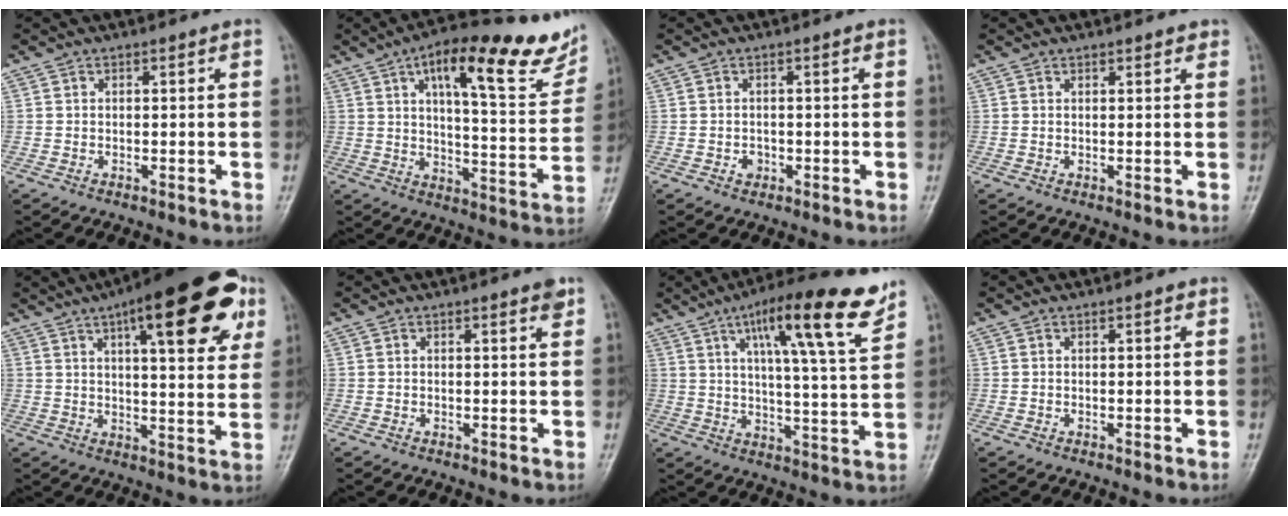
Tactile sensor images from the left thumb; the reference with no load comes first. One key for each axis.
{"total": 22.9, "fx": 12.6, "fy": 6.9, "fz": 17.8, "tx": -0.212, "ty": -0.027, "tz": 0.179}
{"total": 1.4, "fx": -0.5, "fy": 1.2, "fz": 0.6, "tx": -0.002, "ty": 0.004, "tz": -0.008}
{"total": 1.2, "fx": 1.0, "fy": 0.5, "fz": 0.5, "tx": -0.001, "ty": -0.003, "tz": 0.011}
{"total": 21.6, "fx": 10.3, "fy": 6.7, "fz": 17.8, "tx": -0.221, "ty": -0.011, "tz": 0.139}
{"total": 1.6, "fx": 1.1, "fy": 0.2, "fz": 1.2, "tx": -0.015, "ty": -0.005, "tz": 0.012}
{"total": 17.5, "fx": 10.2, "fy": 3.2, "fz": 13.8, "tx": -0.195, "ty": -0.039, "tz": 0.156}
{"total": 0.7, "fx": 0.4, "fy": 0.3, "fz": 0.5, "tx": -0.006, "ty": 0.000, "tz": 0.004}